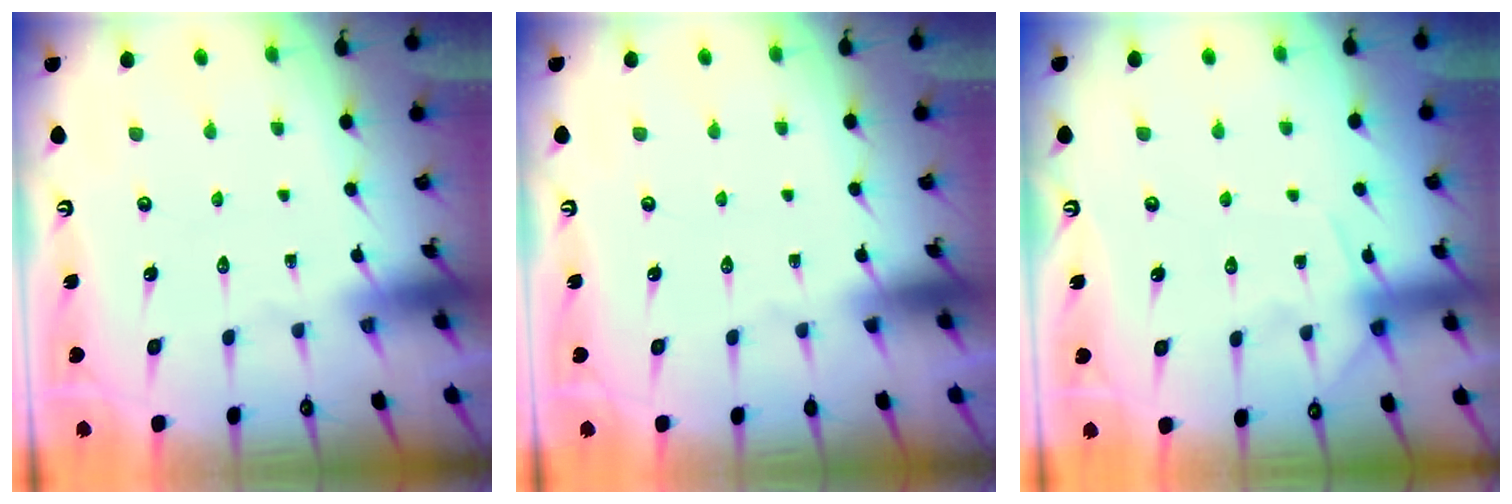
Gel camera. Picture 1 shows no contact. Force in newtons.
{"total": 0.0}
{"total": 6.9, "press": 6.9, "slide": 0.8}